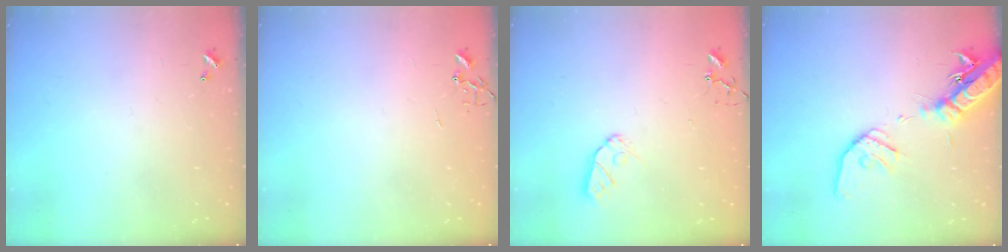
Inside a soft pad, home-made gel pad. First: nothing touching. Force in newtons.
{"total": 0.0}
{"total": 7.6, "press": 7.6, "slide": 0.5}
{"total": 19.4, "press": 19.1, "slide": 3.5}